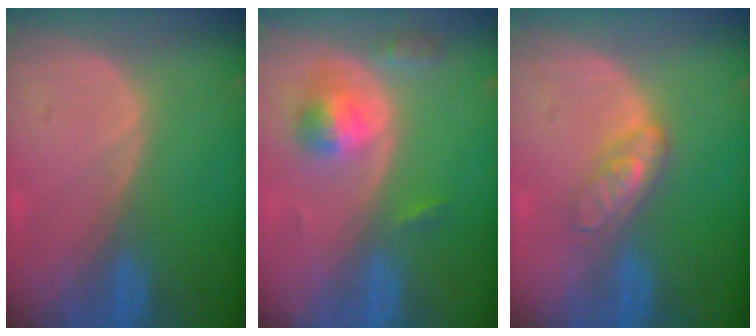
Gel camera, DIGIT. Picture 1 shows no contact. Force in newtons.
{"total": 5.3, "press": 4.8, "slide": 2.2}
{"total": 4.4, "press": 4.0, "slide": 2.0}